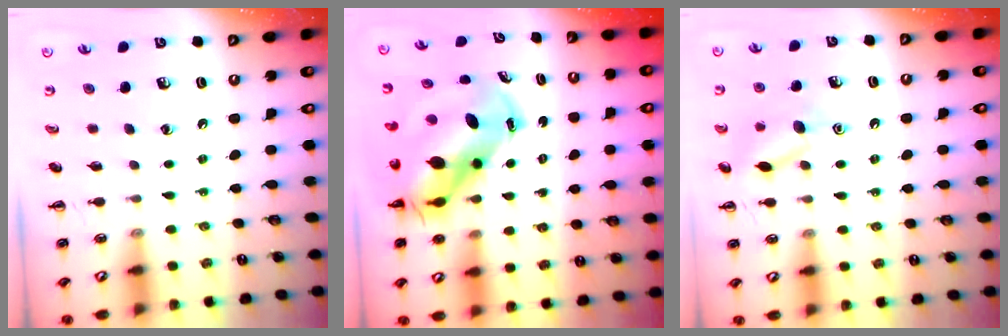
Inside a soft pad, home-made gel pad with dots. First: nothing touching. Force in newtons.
{"total": 12.4, "press": 11.9, "slide": 3.4}
{"total": 10.9, "press": 10.8, "slide": 0.6}